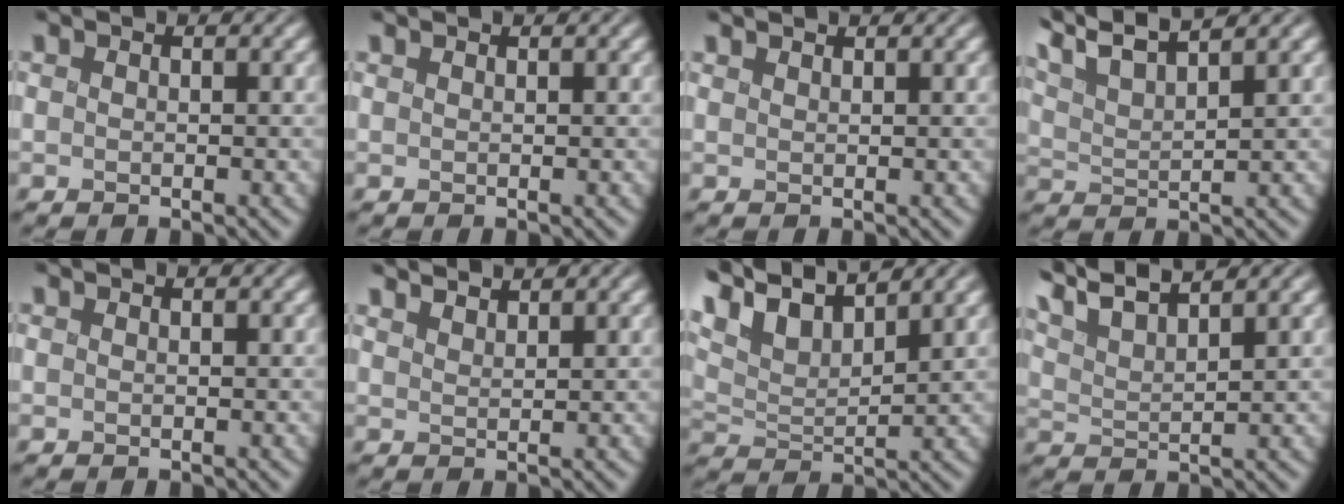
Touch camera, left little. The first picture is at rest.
{"total": 0.0}
{"total": 0.7, "force": [0.7, 0.1, 0.2], "torque": [-0.001, 0.006, 0.007]}
{"total": 10.4, "force": [7.7, 3.0, 6.4], "torque": [-0.133, 0.039, 0.093]}
{"total": 0.0}
{"total": 2.7, "force": [2.6, 0.5, 0.7], "torque": [0.000, 0.007, 0.032]}
{"total": 7.8, "force": [5.7, 2.6, 4.5], "torque": [-0.112, 0.015, 0.104]}
{"total": 9.1, "force": [7.1, 2.3, 5.2], "torque": [-0.111, 0.035, 0.088]}